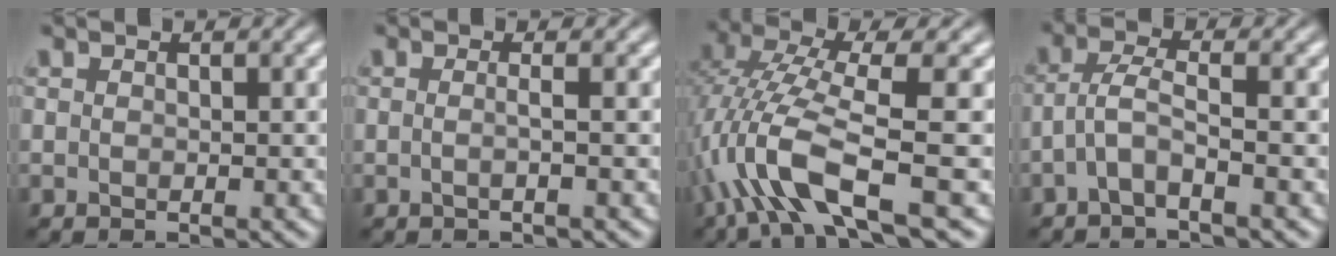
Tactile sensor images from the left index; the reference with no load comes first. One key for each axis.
{"total": 1.4, "fx": -0.1, "fy": 0.5, "fz": 1.3, "tx": -0.019, "ty": -0.006, "tz": -0.012}
{"total": 8.7, "fx": -3.2, "fy": 2.1, "fz": 7.9, "tx": -0.164, "ty": 0.009, "tz": -0.066}
{"total": 2.5, "fx": -1.2, "fy": 0.4, "fz": 2.2, "tx": -0.049, "ty": 0.008, "tz": -0.035}